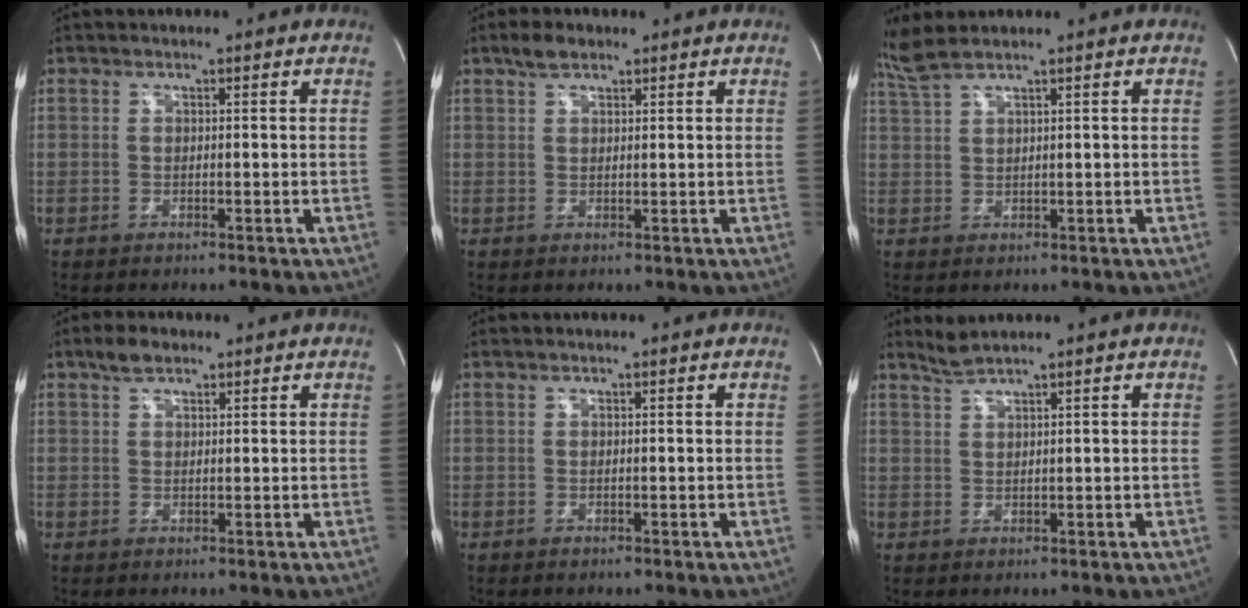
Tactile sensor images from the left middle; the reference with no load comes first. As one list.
[{"total": 2.7, "force": [1.9, 1.3, 1.4], "torque": [-0.031, 0.009, 0.036]}, {"total": 3.5, "force": [3.1, -0.5, 1.6], "torque": [-0.051, 0.017, 0.073]}, {"total": 2.8, "force": [2.0, 1.4, 1.5], "torque": [-0.032, 0.009, 0.036]}, {"total": 0.0}, {"total": 2.2, "force": [2.0, -0.8, 0.5], "torque": [-0.015, 0.003, 0.046]}]